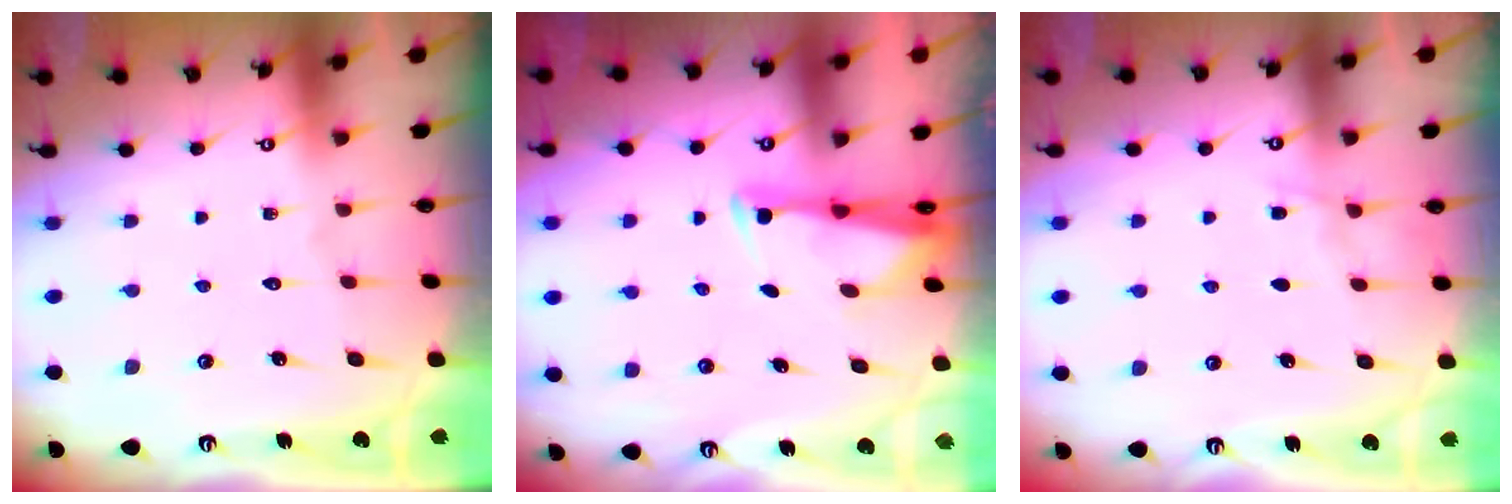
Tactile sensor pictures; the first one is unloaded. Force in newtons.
{"total": 2.9, "press": 2.8, "slide": 0.7}
{"total": 4.9, "press": 4.8, "slide": 0.7}